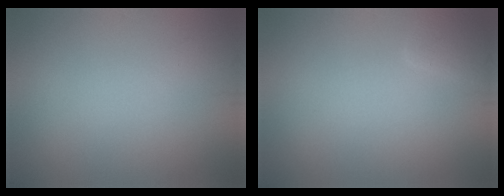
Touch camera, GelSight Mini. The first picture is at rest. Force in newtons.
{"total": 1.0, "press": 1.0, "slide": 0.1}